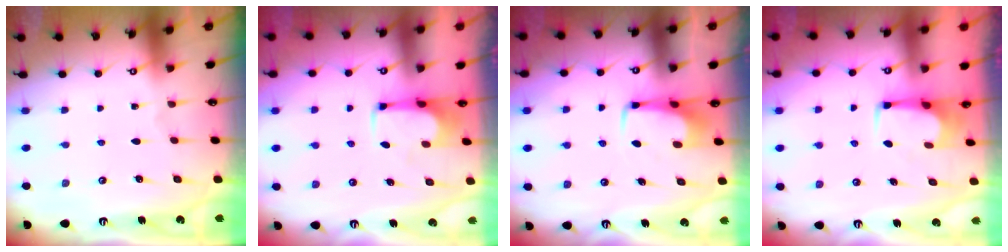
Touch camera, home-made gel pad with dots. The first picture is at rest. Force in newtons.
{"total": 4.1, "press": 3.9, "slide": 1.3}
{"total": 2.9, "press": 2.9, "slide": 0.4}
{"total": 2.5, "press": 2.4, "slide": 0.4}